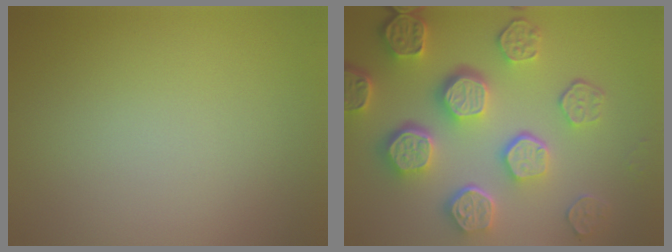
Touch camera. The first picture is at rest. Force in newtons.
{"total": 8.5, "press": 6.2, "slide": 5.8}